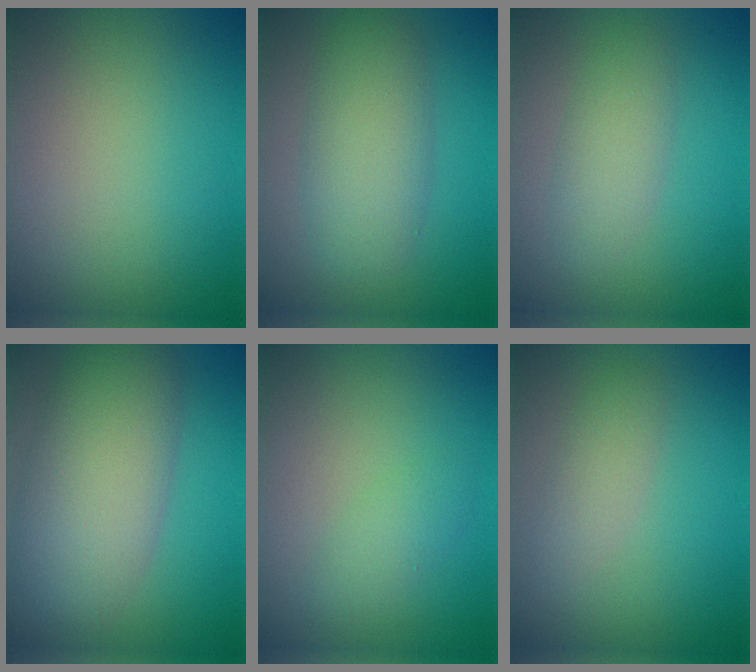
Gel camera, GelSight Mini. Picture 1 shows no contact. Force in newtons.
{"total": 4.8, "press": 4.8, "slide": 0.3}
{"total": 2.6, "press": 2.6, "slide": 0.1}
{"total": 7.8, "press": 7.8, "slide": 0.4}
{"total": 0.7, "press": 0.7, "slide": 0.1}
{"total": 1.9, "press": 1.9, "slide": 0.1}